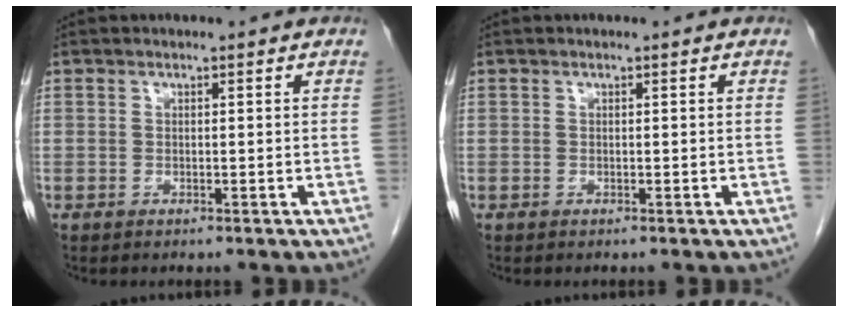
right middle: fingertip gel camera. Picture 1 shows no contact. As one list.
[{"total": 0.0}]